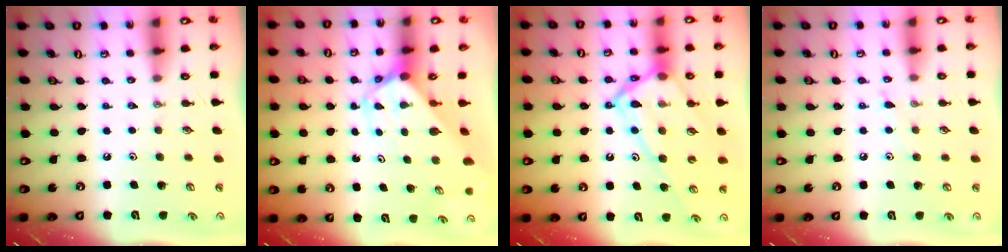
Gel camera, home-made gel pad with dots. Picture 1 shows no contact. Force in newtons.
{"total": 2.8, "press": 2.8, "slide": 0.3}
{"total": 15.6, "press": 15.5, "slide": 1.4}
{"total": 6.8, "press": 6.8, "slide": 0.8}